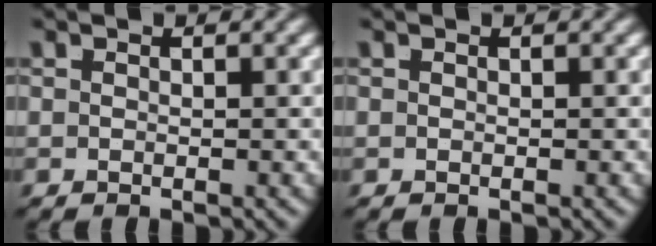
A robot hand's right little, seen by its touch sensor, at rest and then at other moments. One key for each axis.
{"total": 0.0}